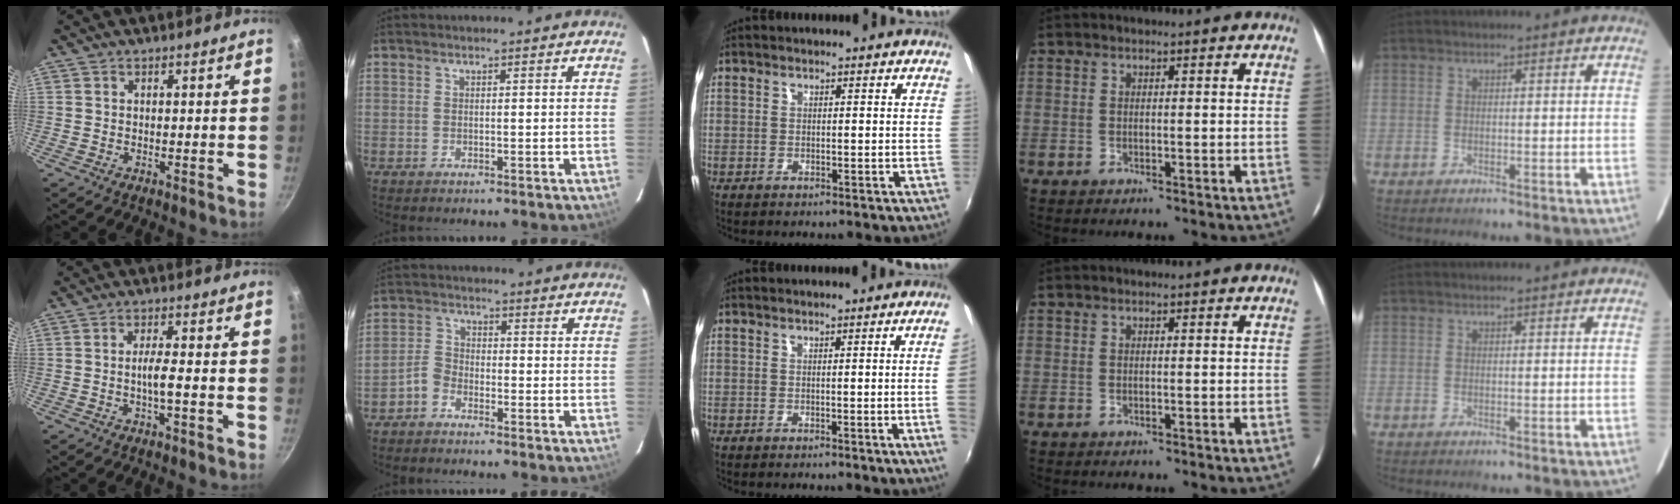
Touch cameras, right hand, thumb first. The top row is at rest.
{"thumb": {"total": 3.4, "force": [-1.1, 0.2, 3.2], "torque": [-0.063, 0.011, -0.024]}, "index": {"total": 3.1, "force": [-2.3, 1.8, 0.9], "torque": [-0.021, 0.012, -0.049]}, "middle": {"total": 3.1, "force": [-0.1, -1.5, 2.7], "torque": [-0.044, -0.011, 0.003]}}